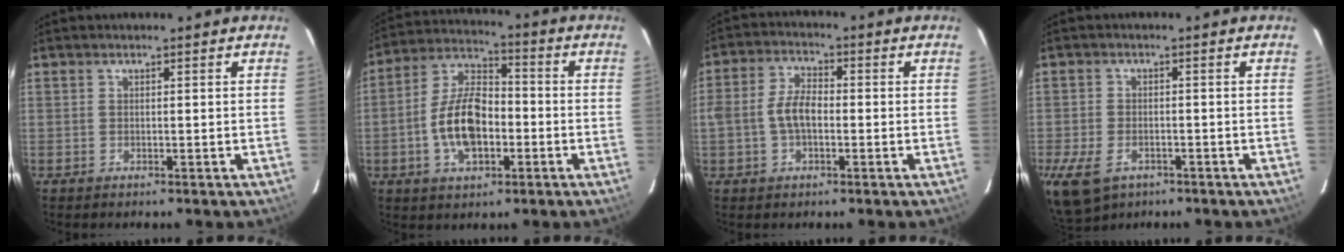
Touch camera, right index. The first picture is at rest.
{"total": 12.5, "force": [-3.2, 6.9, 10.0], "torque": [-0.200, 0.020, -0.056]}
{"total": 6.1, "force": [-1.2, 3.6, 4.8], "torque": [-0.096, 0.013, -0.020]}
{"total": 9.4, "force": [-5.2, 5.8, 5.3], "torque": [-0.132, -0.028, -0.089]}